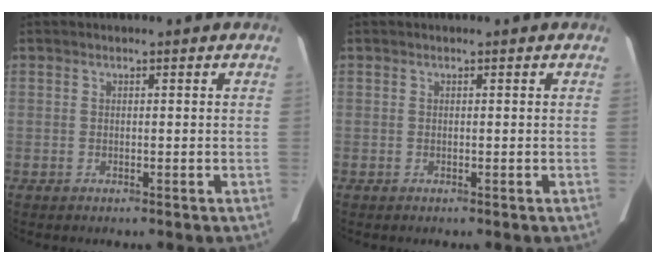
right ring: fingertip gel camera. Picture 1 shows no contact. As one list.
[{"total": 0.0}]